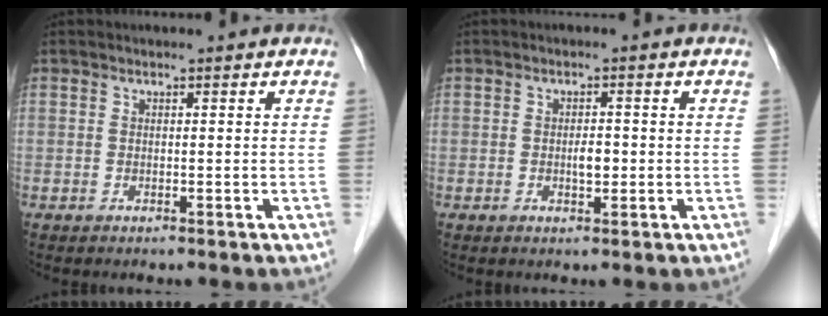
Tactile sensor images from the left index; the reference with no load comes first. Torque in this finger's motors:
{"motor_torque": [0.04, 0.02, 0.01, 0.03]}